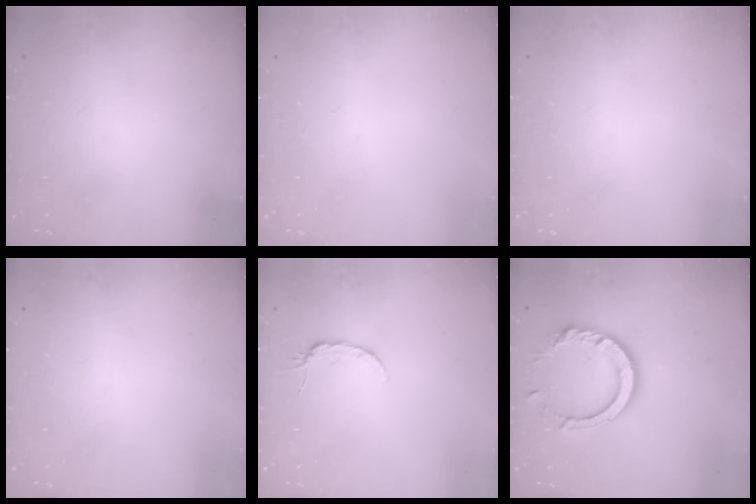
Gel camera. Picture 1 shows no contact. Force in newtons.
{"total": 0.0}
{"total": 0.0}
{"total": 0.0}
{"total": 5.3, "press": 5.2, "slide": 0.6}
{"total": 12.5, "press": 12.5, "slide": 1.0}